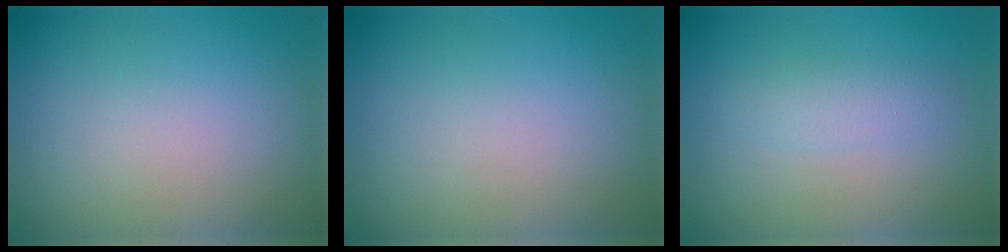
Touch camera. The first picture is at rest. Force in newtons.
{"total": 0.0}
{"total": 1.9, "press": 1.9, "slide": 0.0}